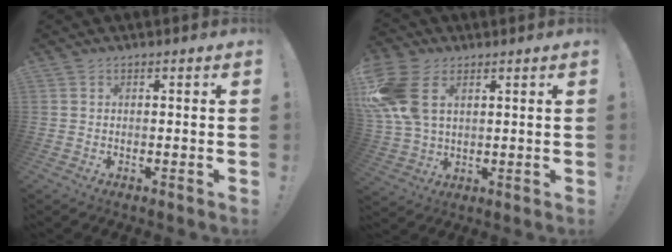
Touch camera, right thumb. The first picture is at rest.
{"total": 13.8, "force": [4.7, 9.1, 9.3], "torque": [-0.183, -0.011, 0.089]}